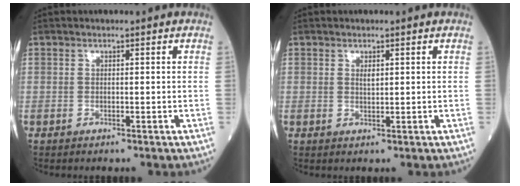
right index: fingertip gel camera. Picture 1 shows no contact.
{"total": 1.1, "force": [0.5, 0.4, 0.9], "torque": [-0.017, -0.003, 0.008]}